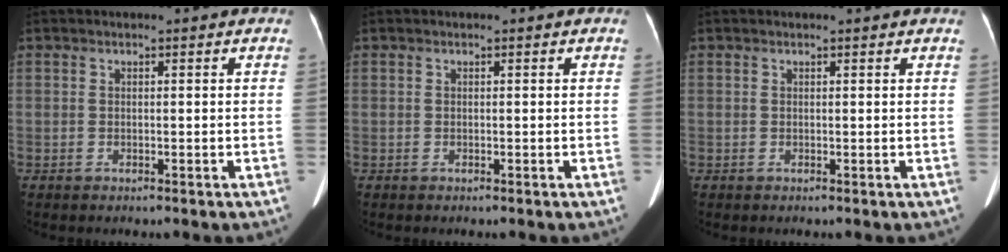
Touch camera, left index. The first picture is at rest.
{"total": 0.0}
{"total": 1.1, "force": [1.0, 0.0, 0.3], "torque": [-0.011, 0.005, 0.010]}